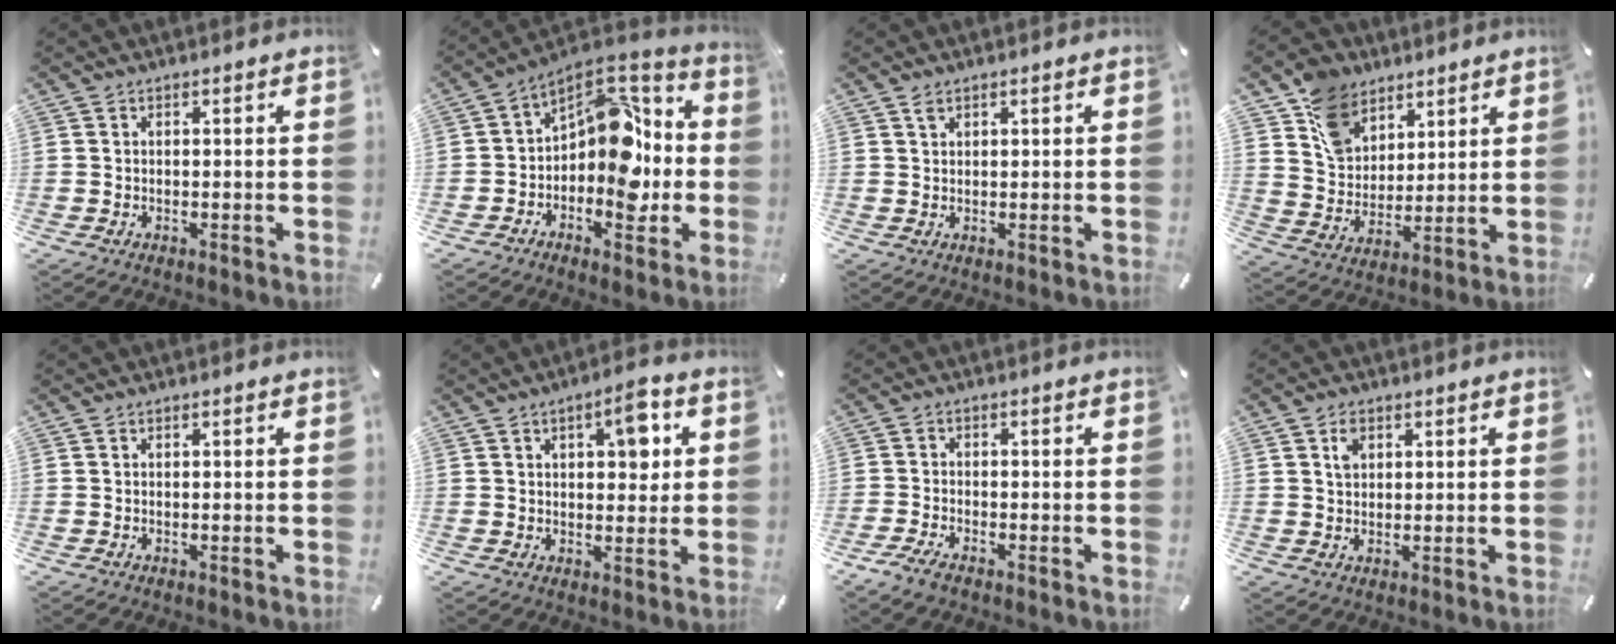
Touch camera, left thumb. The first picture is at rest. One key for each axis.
{"total": 13.4, "fx": -0.1, "fy": 10.2, "fz": 8.7, "tx": -0.089, "ty": -0.020, "tz": 0.004}
{"total": 1.4, "fx": 0.9, "fy": 0.6, "fz": 0.8, "tx": -0.016, "ty": 0.000, "tz": 0.017}
{"total": 11.2, "fx": 7.2, "fy": 8.0, "fz": 3.0, "tx": -0.080, "ty": -0.030, "tz": 0.144}
{"total": 0.0}
{"total": 7.8, "fx": 2.9, "fy": 3.8, "fz": 6.2, "tx": -0.073, "ty": -0.009, "tz": 0.041}
{"total": 3.2, "fx": -2.5, "fy": 1.1, "fz": 1.7, "tx": -0.045, "ty": 0.008, "tz": -0.053}
{"total": 3.0, "fx": 1.3, "fy": 2.2, "fz": 1.6, "tx": -0.024, "ty": -0.003, "tz": 0.021}